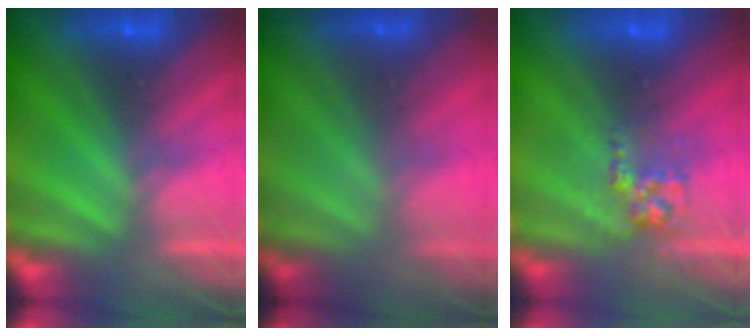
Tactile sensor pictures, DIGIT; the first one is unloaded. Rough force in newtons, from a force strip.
{"total": 1.5}
{"total": 2.7}